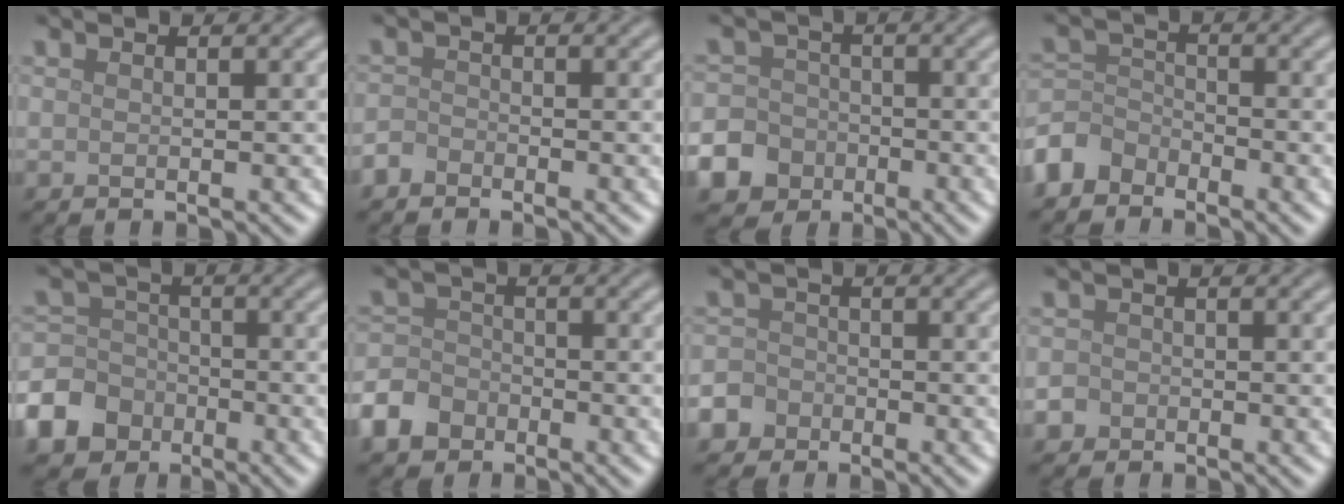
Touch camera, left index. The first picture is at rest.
{"total": 1.5, "force": [-1.2, 0.9, 0.2], "torque": [-0.001, 0.004, -0.030]}
{"total": 8.9, "force": [-4.3, 7.6, 1.9], "torque": [-0.047, -0.027, -0.098]}
{"total": 3.4, "force": [-2.5, 2.1, 0.6], "torque": [-0.013, 0.005, -0.065]}
{"total": 8.0, "force": [-4.2, 6.5, 2.1], "torque": [-0.044, -0.017, -0.103]}
{"total": 4.9, "force": [-3.0, 3.5, 1.6], "torque": [-0.033, -0.005, -0.069]}
{"total": 4.5, "force": [-2.7, 3.5, 0.7], "torque": [-0.002, -0.008, -0.057]}
{"total": 2.5, "force": [-1.3, 2.1, 0.5], "torque": [0.003, 0.000, -0.027]}